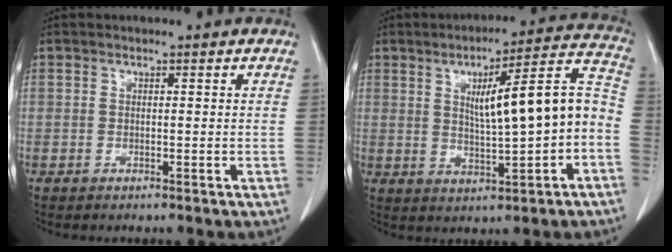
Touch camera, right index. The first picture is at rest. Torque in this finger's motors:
{"motor_torque": [0.50, 0.07, 0.50, 0.14]}